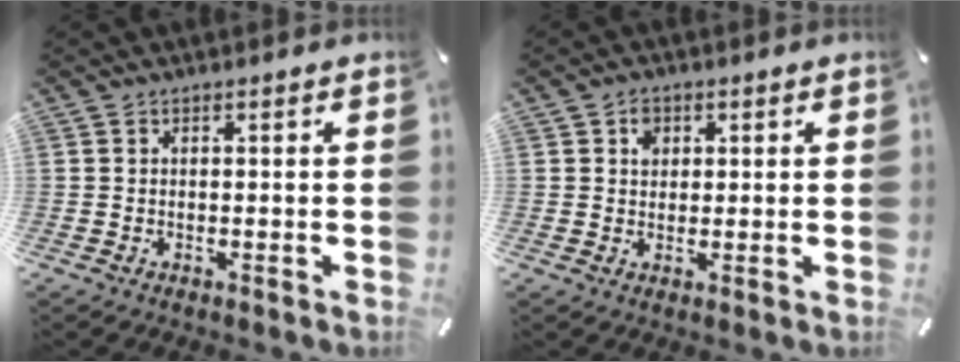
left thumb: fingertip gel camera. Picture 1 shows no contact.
{"total": 2.9, "force": [0.9, 2.5, 1.1], "torque": [-0.011, -0.002, 0.013]}